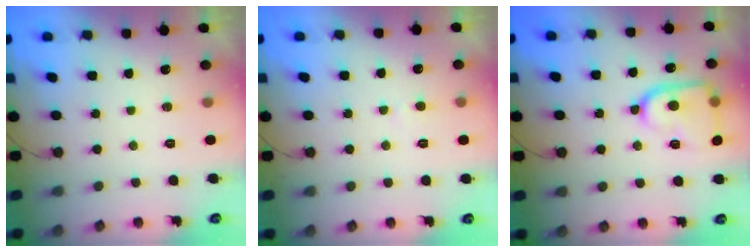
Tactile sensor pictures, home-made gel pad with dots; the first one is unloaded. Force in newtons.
{"total": 2.6, "press": 2.6, "slide": 0.2}
{"total": 15.8, "press": 15.7, "slide": 1.3}